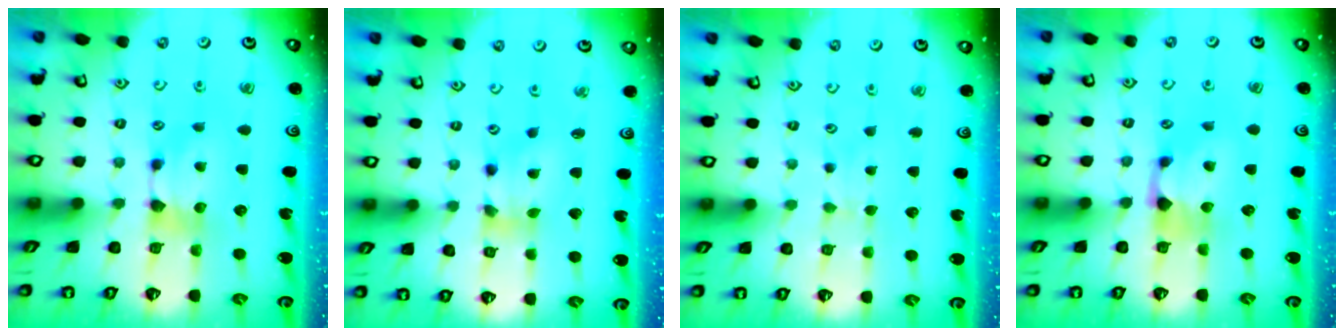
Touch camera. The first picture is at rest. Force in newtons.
{"total": 4.9, "press": 4.4, "slide": 2.1}
{"total": 3.4, "press": 3.4, "slide": 0.4}
{"total": 1.2, "press": 0.4, "slide": 1.1}